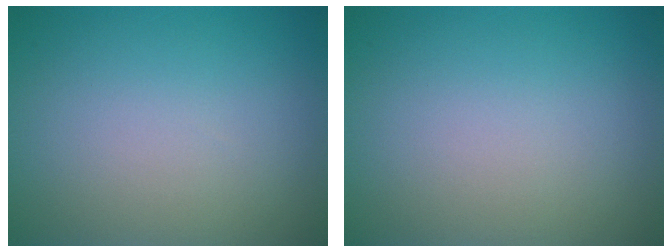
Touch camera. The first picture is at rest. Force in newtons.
{"total": 0.0}